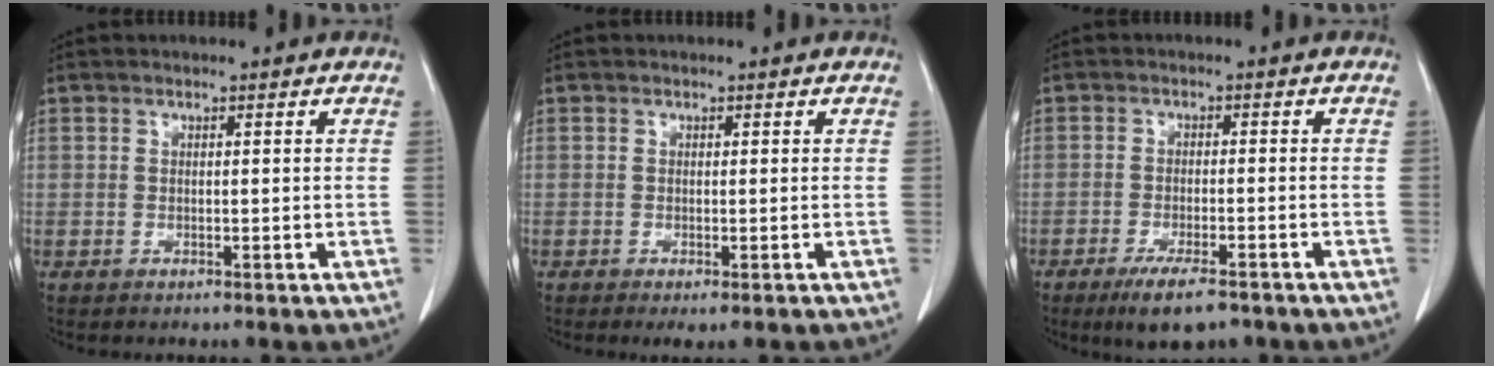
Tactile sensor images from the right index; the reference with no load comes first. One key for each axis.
{"total": 1.7, "fx": -1.0, "fy": 0.4, "fz": 1.3, "tx": -0.012, "ty": -0.005, "tz": -0.015}
{"total": 6.9, "fx": -5.0, "fy": 1.7, "fz": 4.5, "tx": -0.074, "ty": -0.012, "tz": -0.077}